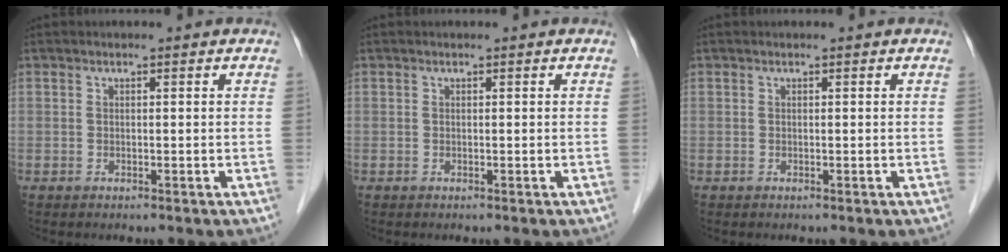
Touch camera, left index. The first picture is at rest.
{"total": 0.0}
{"total": 0.0}